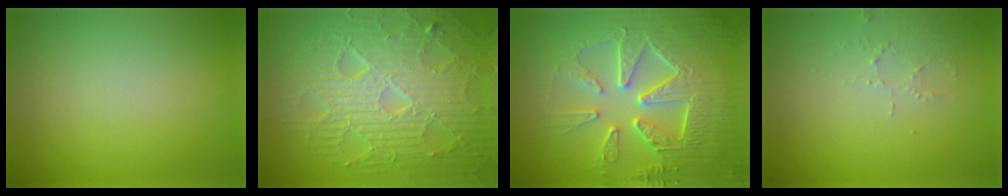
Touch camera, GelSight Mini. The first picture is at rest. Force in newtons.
{"total": 10.9, "press": 6.8, "slide": 8.5}
{"total": 9.3, "press": 6.7, "slide": 6.4}
{"total": 1.5, "press": 1.5, "slide": 0.2}